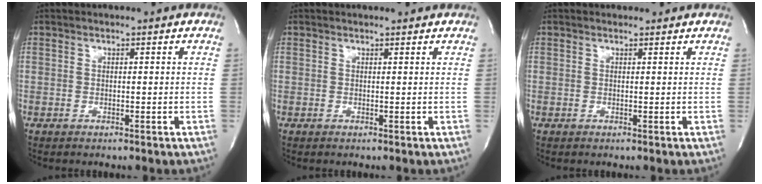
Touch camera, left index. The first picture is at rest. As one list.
[{"total": 1.6, "force": [1.6, 0.2, 0.4], "torque": [-0.012, 0.008, 0.018]}, {"total": 0.8, "force": [0.8, 0.3, 0.0], "torque": [-0.008, 0.004, 0.010]}]